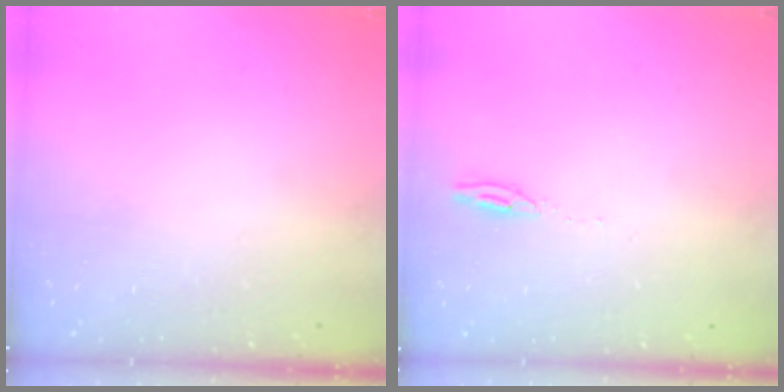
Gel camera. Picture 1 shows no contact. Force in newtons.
{"total": 2.7, "press": 2.7, "slide": 0.2}